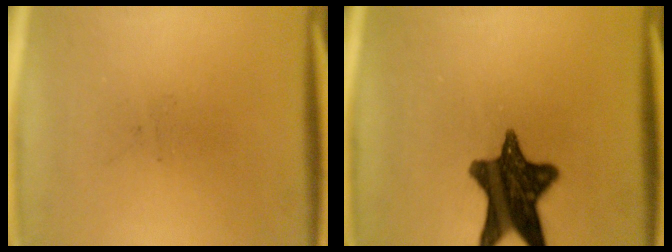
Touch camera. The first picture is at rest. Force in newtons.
{"total": 13.5}